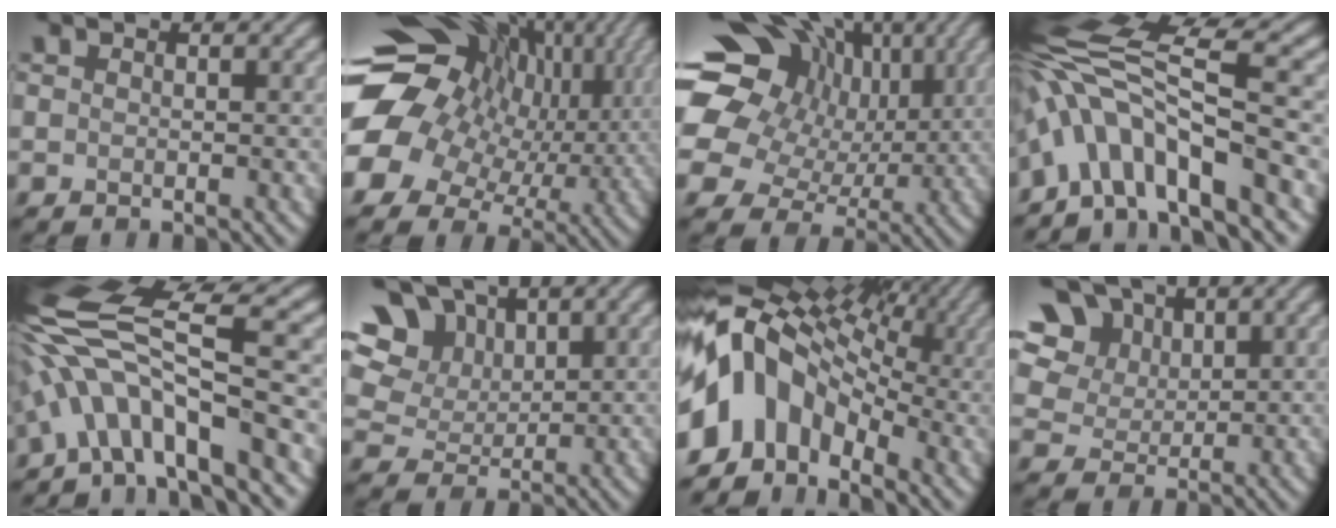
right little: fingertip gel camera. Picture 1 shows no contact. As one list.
[{"total": 18.9, "force": [2.9, 14.7, 11.6], "torque": [-0.233, 0.013, 0.046]}, {"total": 19.6, "force": [7.1, 15.6, 9.6], "torque": [-0.203, 0.042, 0.083]}, {"total": 11.4, "force": [-3.3, 3.6, 10.3], "torque": [-0.178, 0.030, -0.058]}, {"total": 11.8, "force": [-2.3, 3.4, 11.1], "torque": [-0.199, 0.026, -0.045]}, {"total": 16.3, "force": [7.8, 11.7, 8.1], "torque": [-0.192, 0.045, 0.136]}, {"total": 11.1, "force": [-1.7, 7.8, 7.6], "torque": [-0.138, 0.019, -0.052]}, {"total": 12.0, "force": [6.0, 8.7, 5.8], "torque": [-0.139, 0.036, 0.100]}]